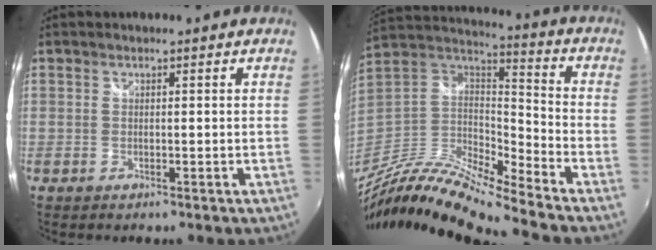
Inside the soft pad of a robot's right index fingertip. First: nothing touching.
{"total": 18.3, "force": [-15.1, 1.7, 10.1], "torque": [-0.198, -0.020, -0.300]}